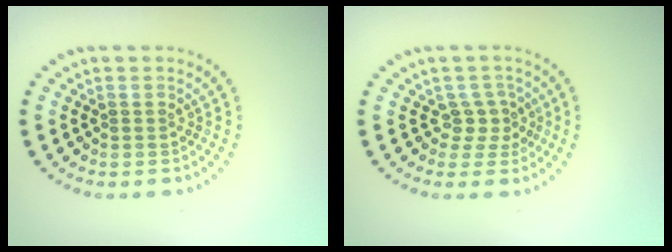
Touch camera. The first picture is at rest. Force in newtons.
{"total": 2.2, "press": 1.7, "slide": 1.4}